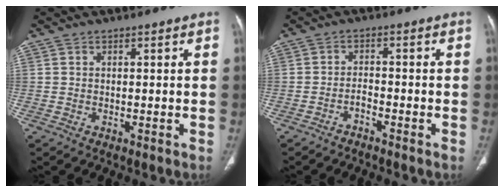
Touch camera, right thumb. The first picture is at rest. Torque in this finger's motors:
{"motor_torque": [-0.43, -0.26, -0.18, 0.22, -0.02]}